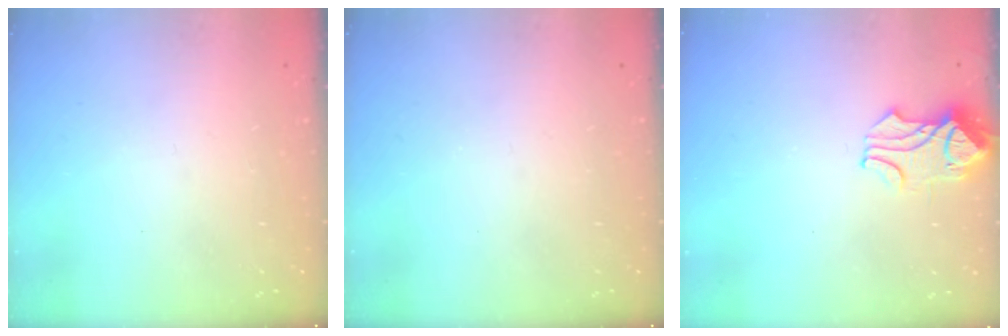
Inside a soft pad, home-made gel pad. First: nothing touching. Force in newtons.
{"total": 0.0}
{"total": 2.0, "press": 1.9, "slide": 0.7}